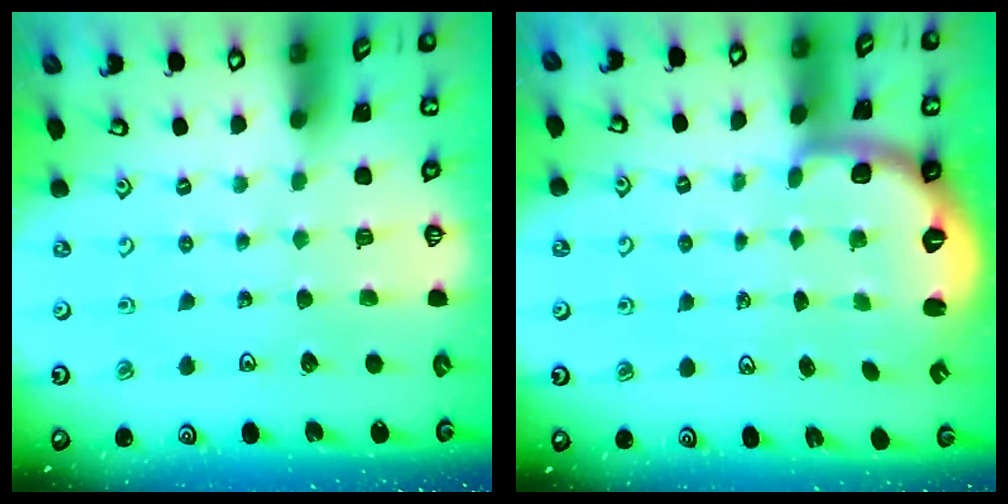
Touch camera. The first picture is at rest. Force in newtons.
{"total": 2.5, "press": 1.9, "slide": 1.6}